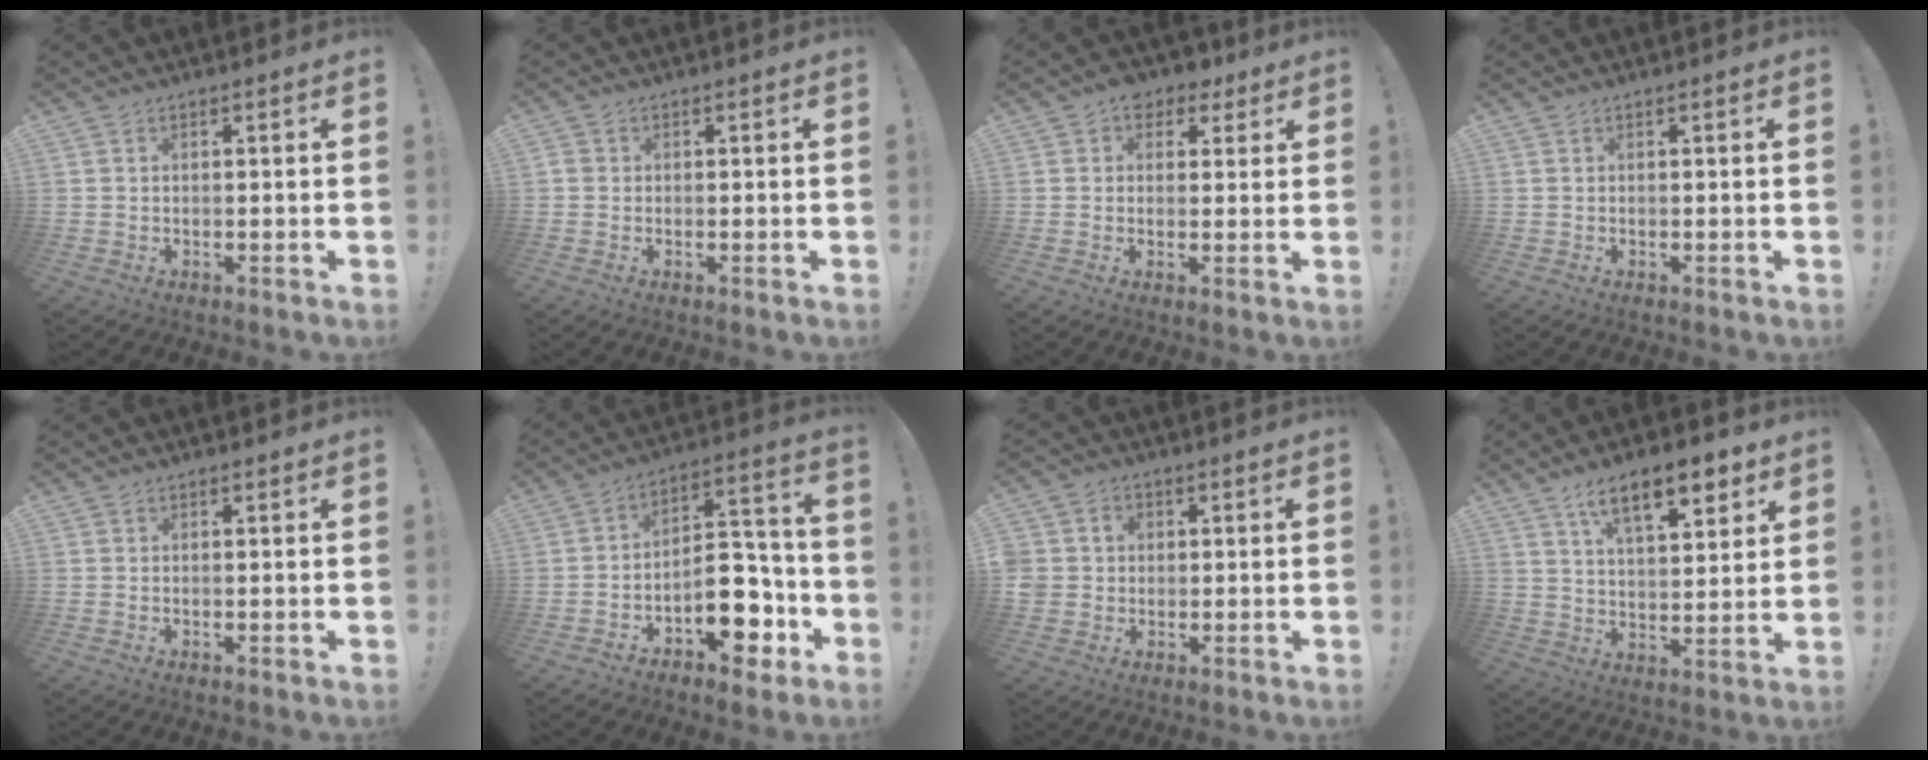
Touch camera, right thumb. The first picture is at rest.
{"total": 1.4, "force": [-0.3, 1.2, 0.6], "torque": [-0.014, 0.005, -0.005]}
{"total": 5.8, "force": [2.8, 4.7, 1.8], "torque": [-0.012, -0.010, 0.050]}
{"total": 0.0}
{"total": 0.0}
{"total": 15.2, "force": [-6.6, 8.9, 10.4], "torque": [-0.116, 0.053, -0.096]}
{"total": 5.1, "force": [0.2, 4.9, 1.2], "torque": [-0.032, 0.007, 0.005]}
{"total": 13.0, "force": [7.7, 4.8, 9.3], "torque": [-0.141, -0.032, 0.128]}